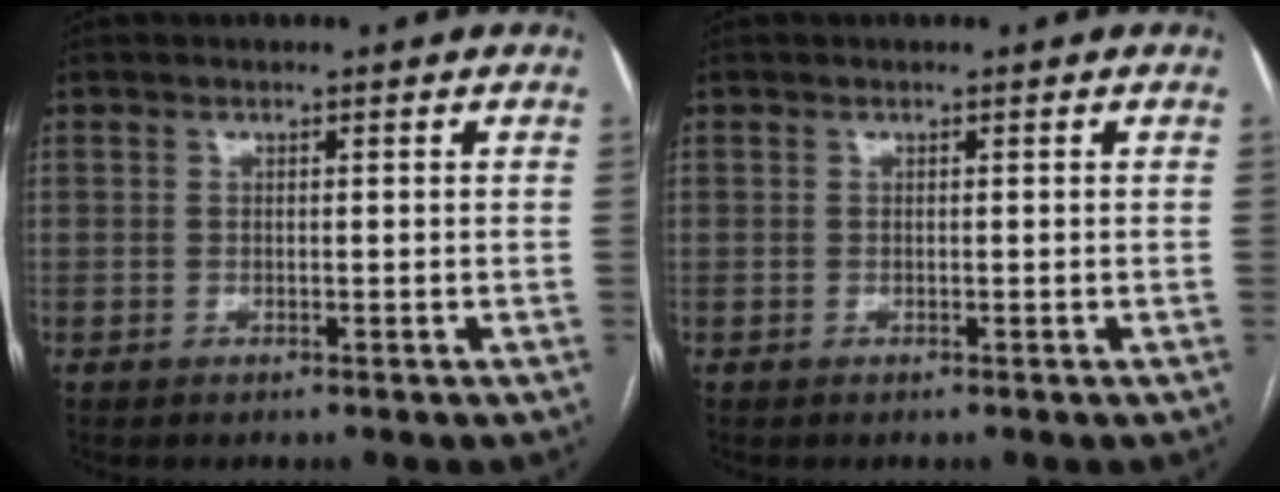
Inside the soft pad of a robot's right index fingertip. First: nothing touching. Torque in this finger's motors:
{"motor_torque": [0.00, 0.00, 0.00, 0.00]}